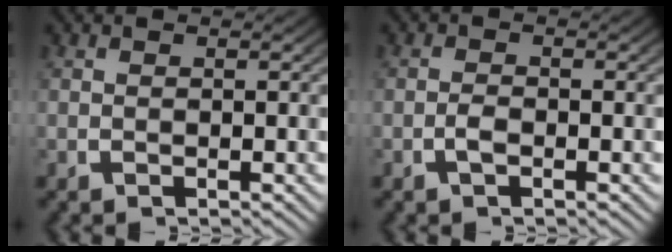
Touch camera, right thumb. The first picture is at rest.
{"total": 1.1, "force": [-0.6, 0.5, 0.8], "torque": [-0.020, -0.004, -0.010]}